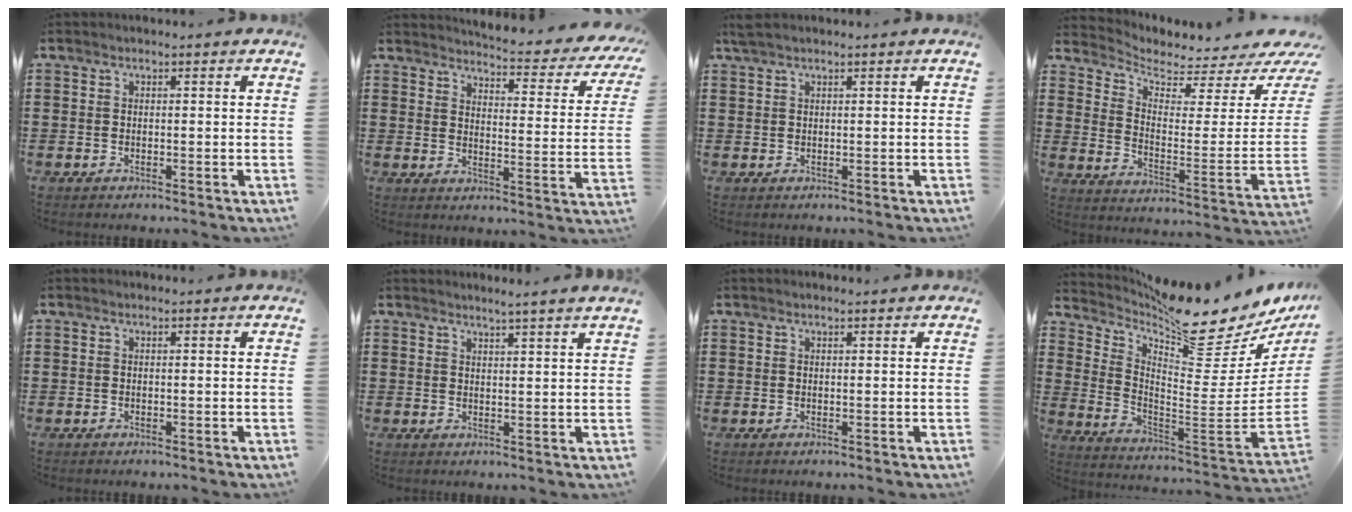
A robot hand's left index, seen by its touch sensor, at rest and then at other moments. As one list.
[{"total": 4.1, "force": [3.9, 0.0, 1.4], "torque": [-0.034, -0.041, 0.057]}, {"total": 1.1, "force": [0.9, 0.1, 0.7], "torque": [-0.015, 0.000, 0.017]}, {"total": 3.5, "force": [3.1, 1.1, 1.1], "torque": [-0.048, -0.033, 0.049]}, {"total": 0.0}, {"total": 2.7, "force": [2.5, -0.9, 0.6], "torque": [-0.015, -0.009, 0.046]}, {"total": 0.7, "force": [0.6, 0.0, 0.3], "torque": [-0.007, 0.000, 0.011]}, {"total": 10.7, "force": [9.5, 0.9, 4.8], "torque": [-0.098, -0.104, 0.151]}]